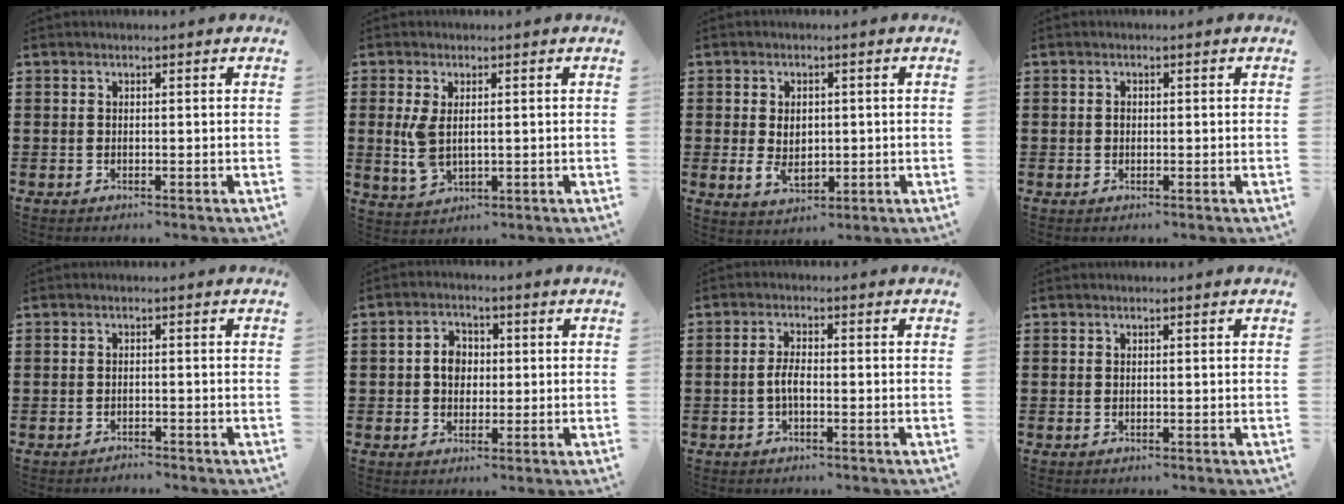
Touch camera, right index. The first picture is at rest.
{"total": 4.6, "force": [0.3, 2.4, 3.9], "torque": [-0.092, 0.002, 0.002]}
{"total": 4.1, "force": [-0.1, 2.9, 2.9], "torque": [-0.050, 0.007, -0.005]}
{"total": 0.5, "force": [-0.1, 0.4, 0.4], "torque": [-0.009, -0.001, -0.001]}
{"total": 1.1, "force": [-1.1, 0.0, 0.0], "torque": [-0.003, 0.003, -0.023]}
{"total": 4.1, "force": [0.0, 3.2, 2.6], "torque": [-0.060, 0.012, -0.003]}
{"total": 2.8, "force": [-0.8, 0.9, 2.6], "torque": [-0.062, -0.003, -0.019]}
{"total": 0.0}